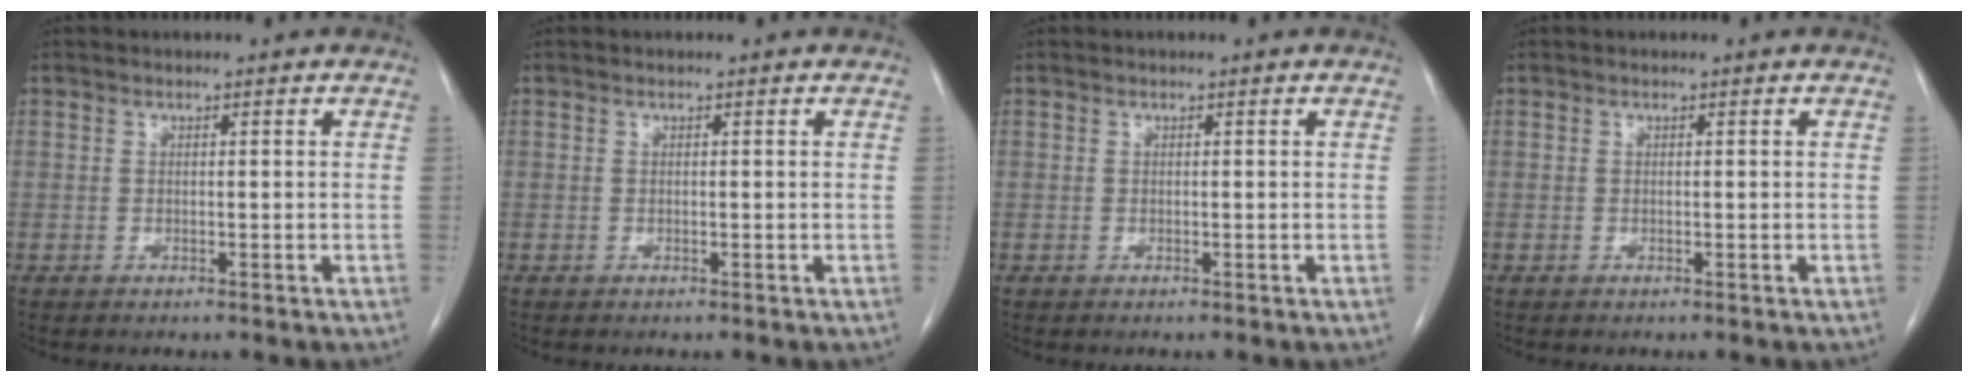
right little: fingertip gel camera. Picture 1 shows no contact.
{"total": 0.0}
{"total": 0.0}
{"total": 0.0}